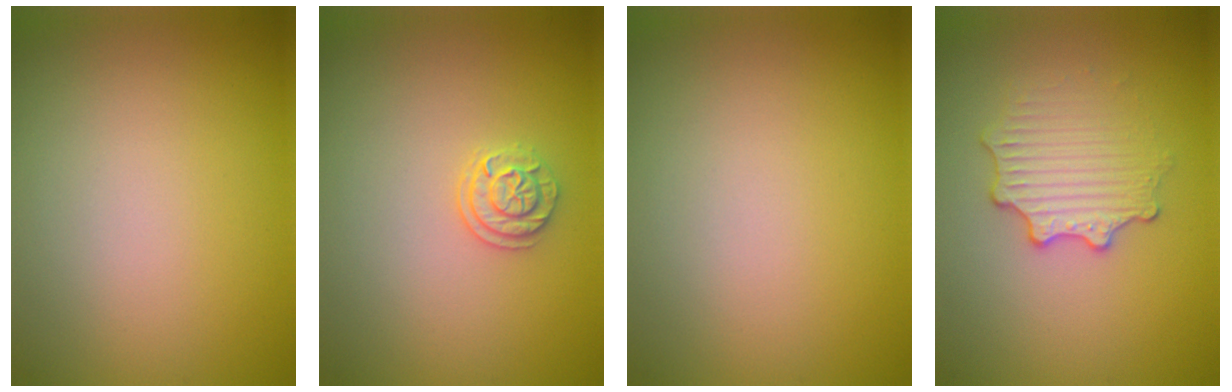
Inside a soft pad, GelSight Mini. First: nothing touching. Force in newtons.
{"total": 1.9, "press": 1.7, "slide": 0.8}
{"total": 0.0}
{"total": 3.0, "press": 2.6, "slide": 1.5}